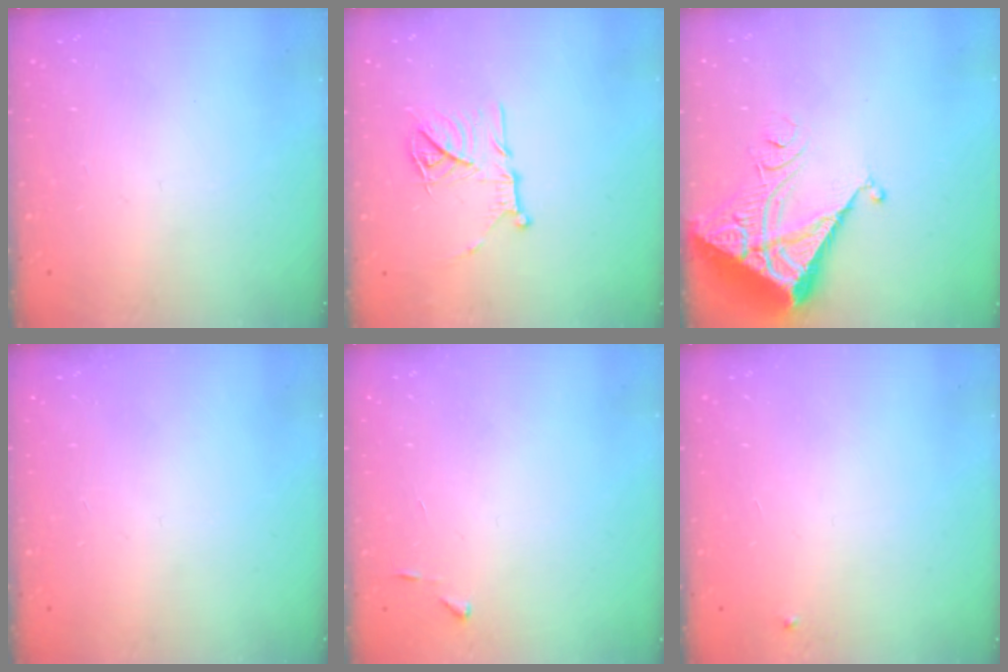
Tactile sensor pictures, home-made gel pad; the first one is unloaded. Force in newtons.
{"total": 14.9, "press": 14.8, "slide": 1.4}
{"total": 7.4, "press": 7.3, "slide": 0.8}
{"total": 0.0}
{"total": 2.7, "press": 2.7, "slide": 0.3}
{"total": 2.7, "press": 2.7, "slide": 0.2}